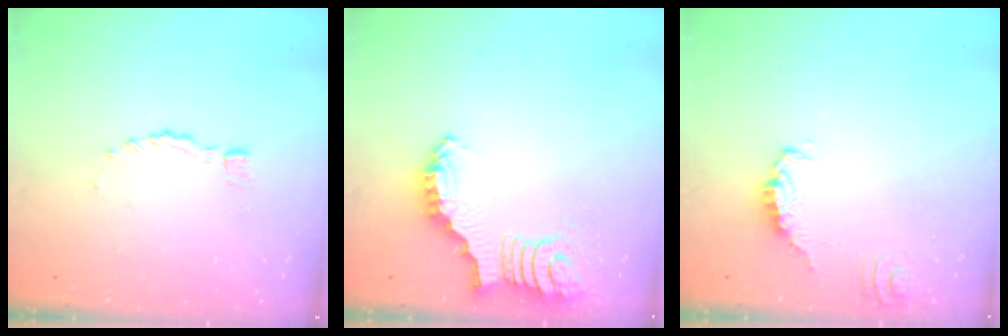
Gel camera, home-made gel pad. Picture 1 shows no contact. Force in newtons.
{"total": 2.6, "press": 2.5, "slide": 0.5}
{"total": 0.5, "press": 0.5, "slide": 0.2}